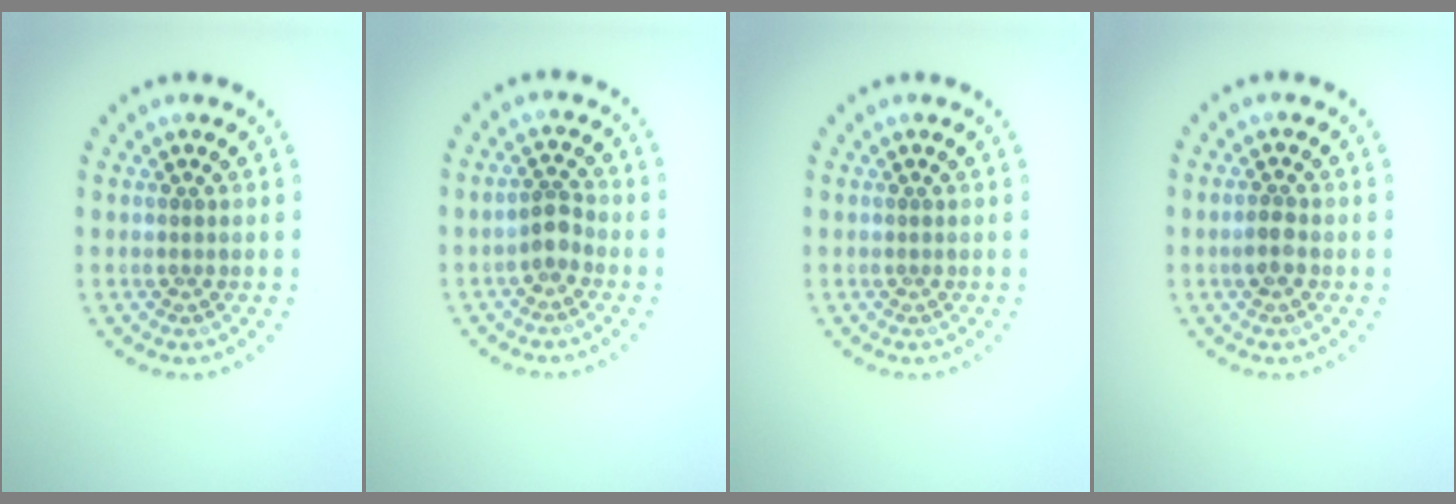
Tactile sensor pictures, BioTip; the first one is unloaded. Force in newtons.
{"total": 1.8, "press": 1.5, "slide": 1.0}
{"total": 0.0}
{"total": 1.4, "press": 1.4, "slide": 0.2}